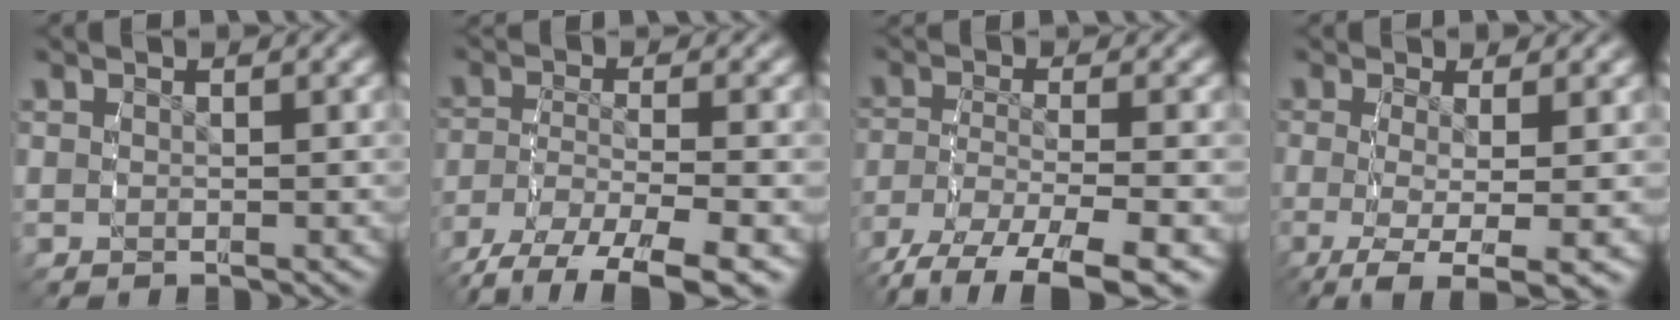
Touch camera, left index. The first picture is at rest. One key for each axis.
{"total": 8.9, "fx": -6.1, "fy": 3.6, "fz": 5.4, "tx": -0.094, "ty": -0.033, "tz": -0.072}
{"total": 8.6, "fx": -6.2, "fy": 2.8, "fz": 5.2, "tx": -0.088, "ty": -0.046, "tz": -0.064}
{"total": 8.2, "fx": -5.4, "fy": 2.5, "fz": 5.6, "tx": -0.114, "ty": -0.054, "tz": -0.055}